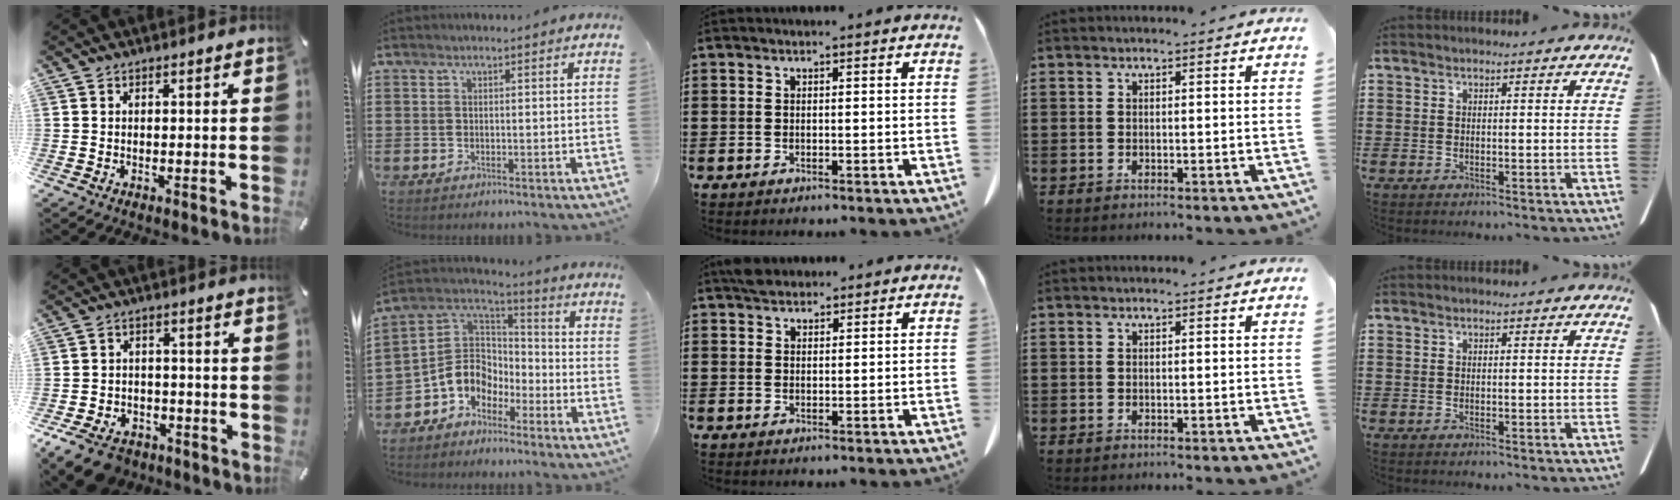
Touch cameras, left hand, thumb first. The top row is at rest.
{"thumb": {"total": 9.0, "force": [-6.4, 5.1, 3.7], "torque": [-0.074, 0.037, -0.120]}, "index": {"total": 7.5, "force": [-3.6, 6.3, 1.8], "torque": [-0.068, 0.005, -0.074]}, "middle": {"total": 2.3, "force": [2.0, 0.9, 0.5], "torque": [-0.016, 0.005, 0.040]}}